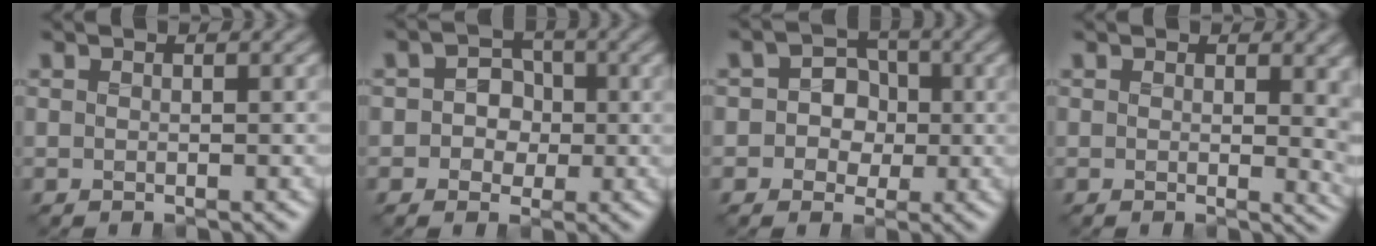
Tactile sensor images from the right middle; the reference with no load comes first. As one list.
[{"total": 3.5, "force": [-0.3, 3.0, 1.7], "torque": [-0.014, 0.009, -0.032]}, {"total": 4.1, "force": [-0.2, 3.5, 2.0], "torque": [-0.019, 0.012, -0.033]}, {"total": 4.4, "force": [1.6, 2.5, 3.3], "torque": [-0.042, -0.007, 0.029]}]